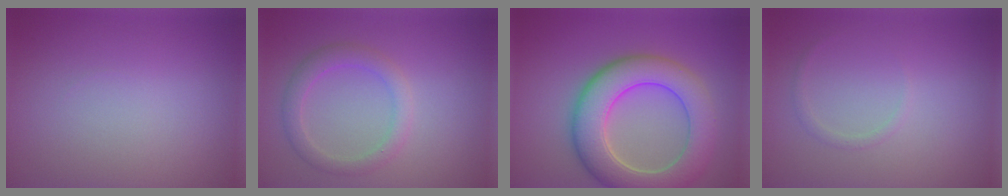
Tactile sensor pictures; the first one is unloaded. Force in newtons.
{"total": 2.6, "press": 2.6, "slide": 0.2}
{"total": 8.3, "press": 8.3, "slide": 0.7}
{"total": 0.7, "press": 0.7, "slide": 0.0}